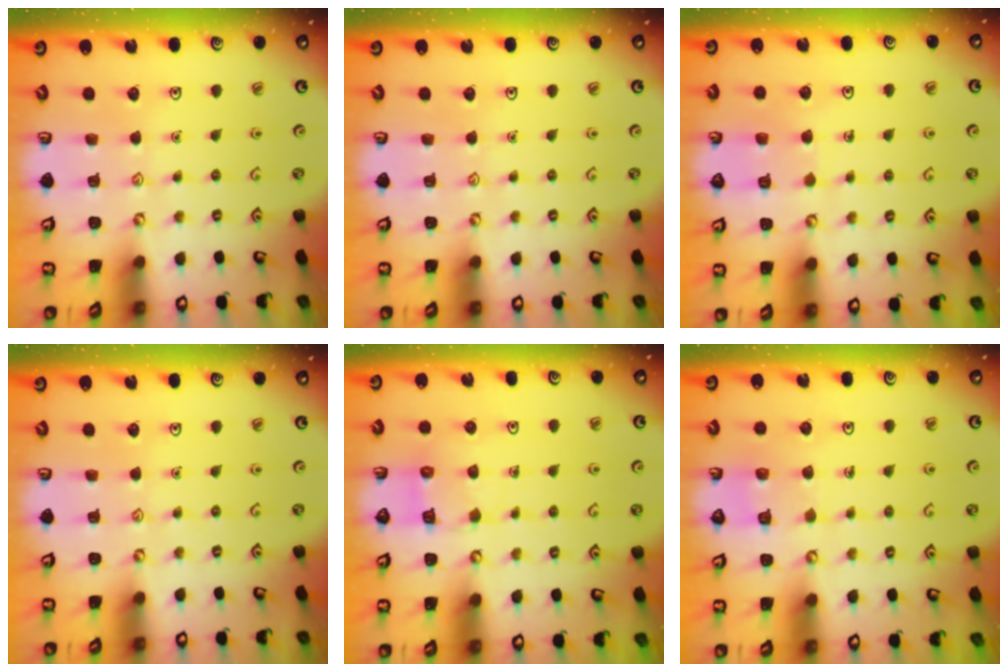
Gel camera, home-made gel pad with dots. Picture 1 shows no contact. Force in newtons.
{"total": 0.0}
{"total": 5.3, "press": 5.3, "slide": 0.3}
{"total": 0.0}
{"total": 4.9, "press": 4.9, "slide": 0.4}
{"total": 2.5, "press": 2.5, "slide": 0.1}